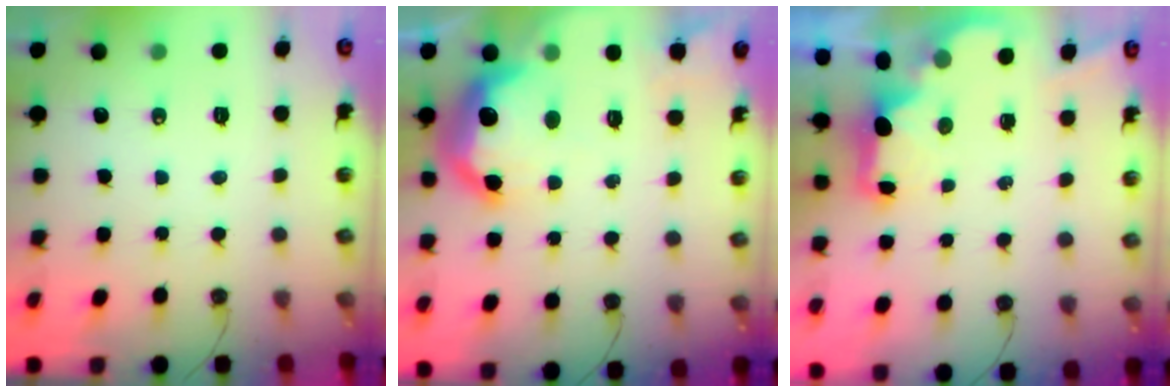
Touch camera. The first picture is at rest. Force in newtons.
{"total": 15.3, "press": 15.3, "slide": 0.7}
{"total": 2.2, "press": 2.0, "slide": 0.8}